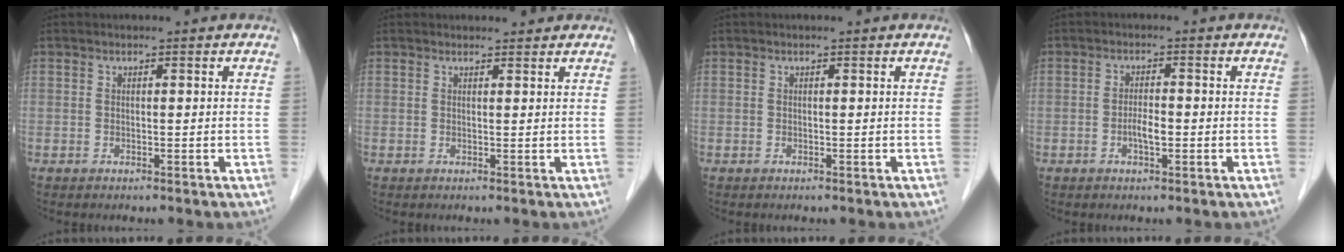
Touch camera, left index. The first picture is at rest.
{"total": 0.7, "force": [-0.1, 0.6, 0.2], "torque": [0.000, -0.010, -0.018]}
{"total": 0.0}
{"total": 3.6, "force": [-2.9, 0.6, 2.0], "torque": [-0.033, -0.014, -0.054]}